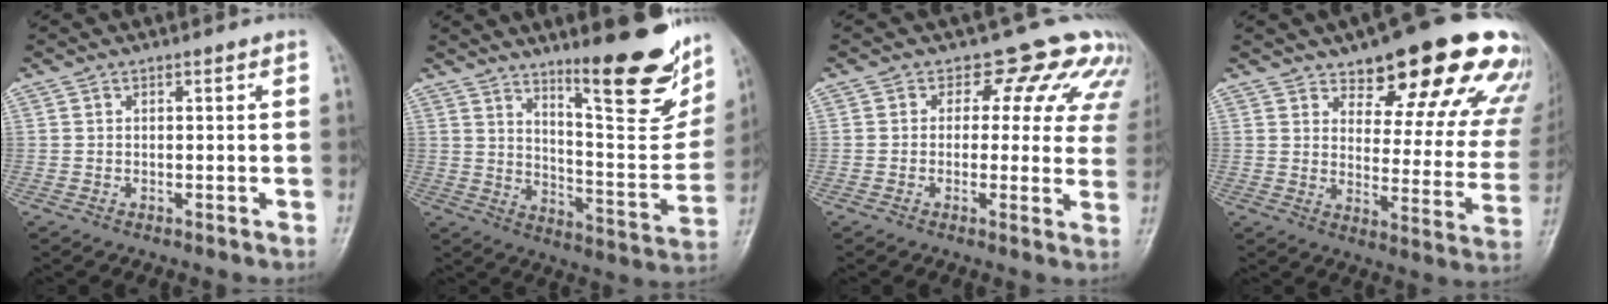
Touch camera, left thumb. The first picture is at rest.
{"total": 20.1, "force": [13.1, 4.9, 14.4], "torque": [-0.152, -0.086, 0.200]}
{"total": 10.6, "force": [7.6, 6.6, 3.5], "torque": [0.019, -0.023, 0.058]}
{"total": 22.8, "force": [15.7, 8.2, 14.4], "torque": [-0.136, -0.074, 0.196]}